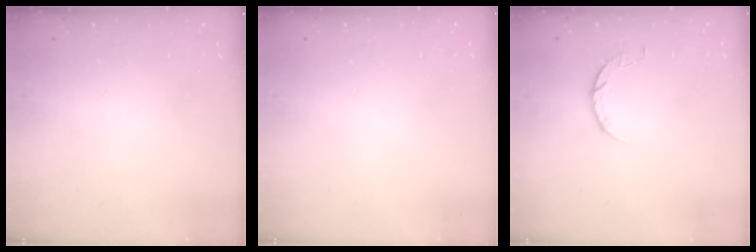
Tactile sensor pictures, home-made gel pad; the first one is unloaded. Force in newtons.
{"total": 2.5, "press": 2.5, "slide": 0.2}
{"total": 5.2, "press": 5.2, "slide": 0.8}